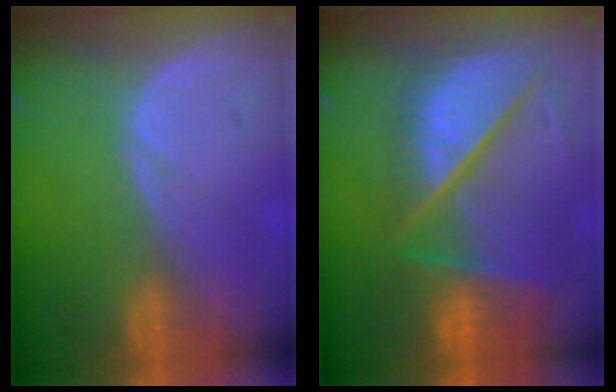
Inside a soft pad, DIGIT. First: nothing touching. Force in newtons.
{"total": 11.7, "press": 9.8, "slide": 6.5}